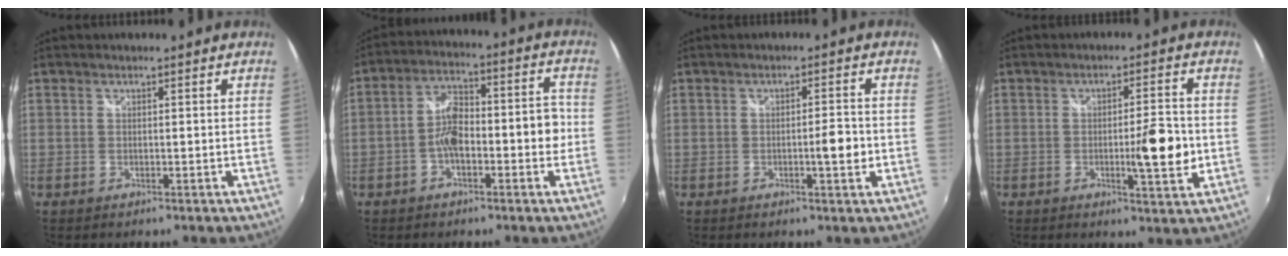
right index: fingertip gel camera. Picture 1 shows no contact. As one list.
[{"total": 9.0, "force": [-2.6, 3.8, 7.8], "torque": [-0.140, 0.029, -0.039]}, {"total": 3.5, "force": [-0.7, 0.5, 3.4], "torque": [-0.053, 0.004, -0.009]}, {"total": 7.5, "force": [-1.1, 1.1, 7.4], "torque": [-0.110, -0.001, -0.011]}]